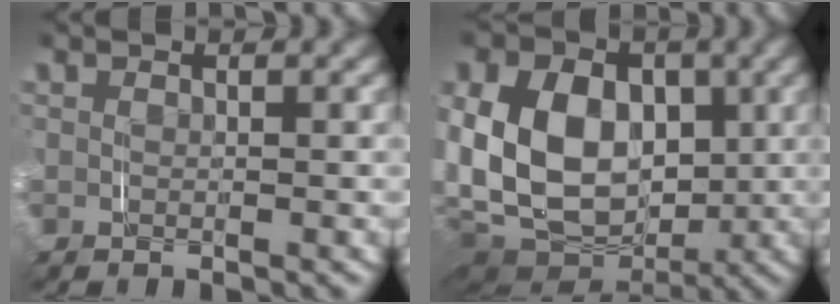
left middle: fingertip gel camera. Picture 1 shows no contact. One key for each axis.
{"total": 14.9, "fx": -0.3, "fy": 11.6, "fz": 9.3, "tx": -0.209, "ty": -0.035, "tz": 0.005}